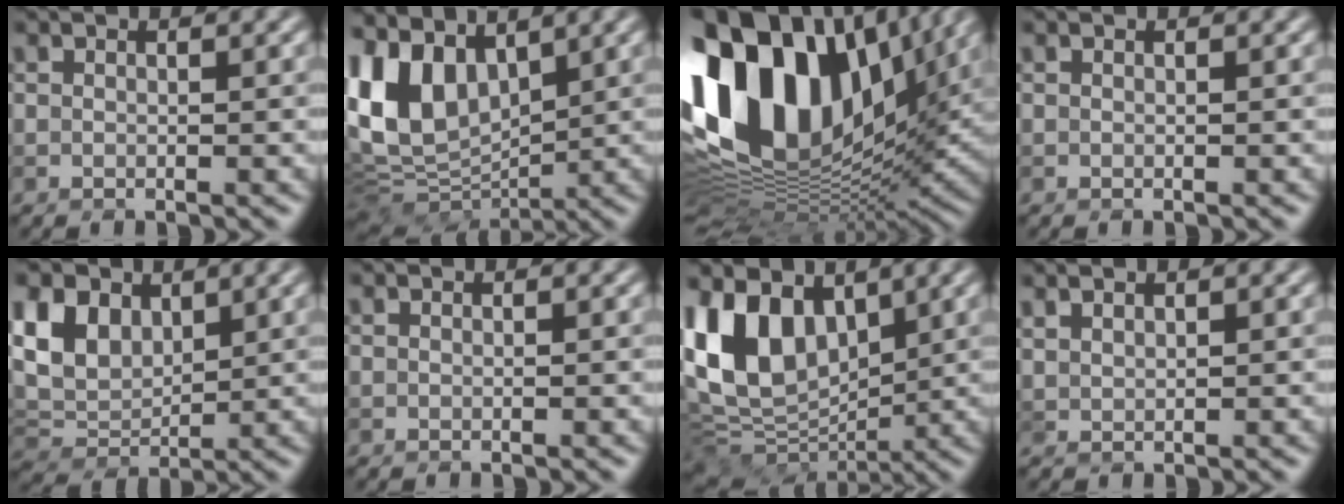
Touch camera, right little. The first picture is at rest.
{"total": 8.9, "force": [3.8, 5.5, 5.9], "torque": [-0.141, 0.001, 0.072]}
{"total": 19.9, "force": [6.5, 10.9, 15.3], "torque": [-0.311, 0.009, 0.123]}
{"total": 0.0}
{"total": 7.2, "force": [3.4, 4.8, 4.1], "torque": [-0.124, 0.022, 0.058]}
{"total": 0.0}
{"total": 10.6, "force": [3.4, 7.2, 7.1], "torque": [-0.155, 0.005, 0.056]}
{"total": 1.2, "force": [1.1, 0.1, 0.2], "torque": [-0.009, 0.007, 0.026]}